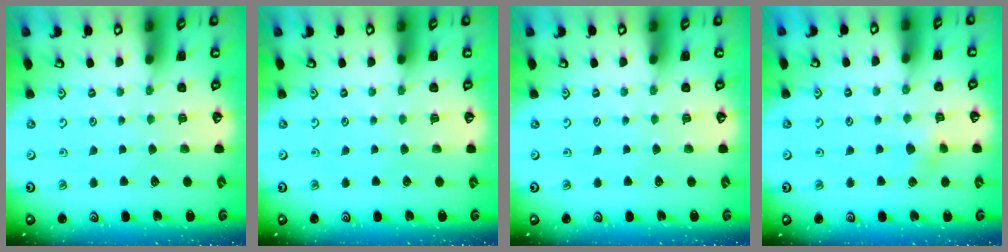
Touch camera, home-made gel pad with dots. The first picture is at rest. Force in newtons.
{"total": 0.0}
{"total": 0.0}
{"total": 3.6, "press": 3.6, "slide": 0.4}